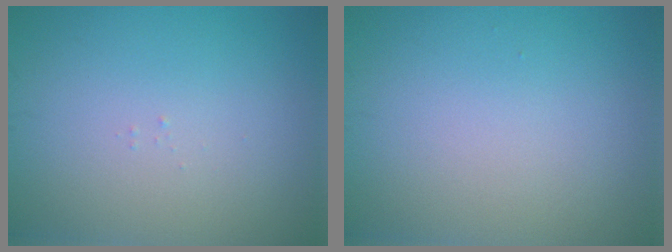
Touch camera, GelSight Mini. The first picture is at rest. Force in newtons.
{"total": 0.0}